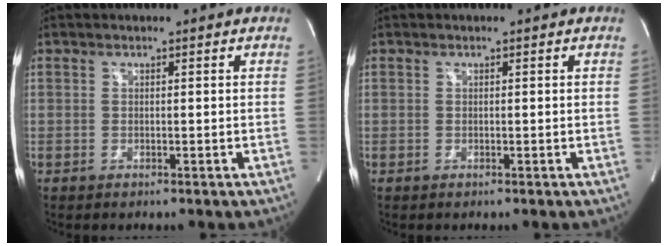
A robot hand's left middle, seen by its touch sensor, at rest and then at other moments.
{"total": 0.0}